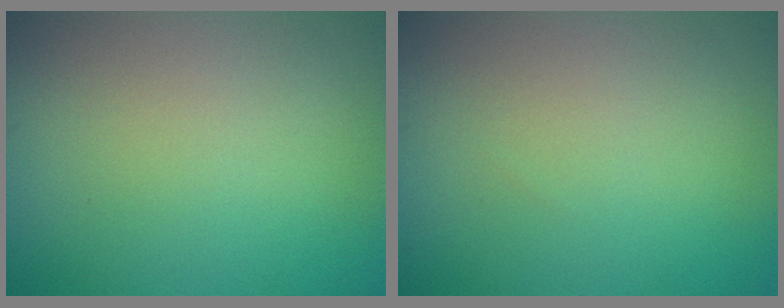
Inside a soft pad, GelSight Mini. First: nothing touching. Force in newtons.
{"total": 0.0}